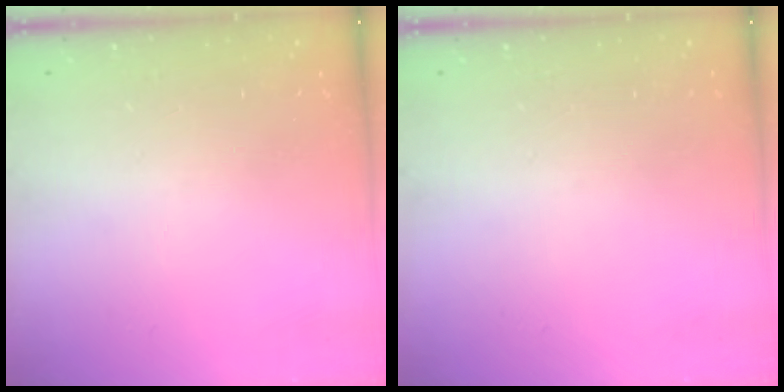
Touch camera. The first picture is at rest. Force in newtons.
{"total": 0.0}